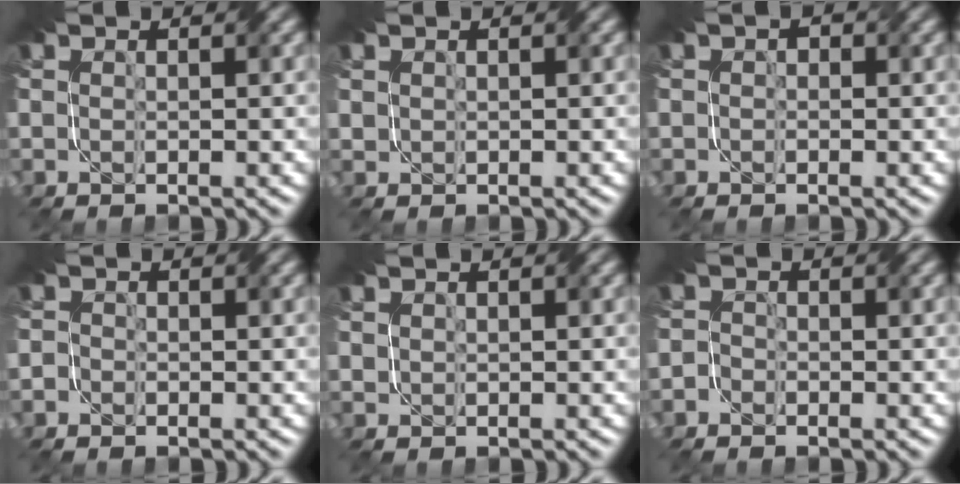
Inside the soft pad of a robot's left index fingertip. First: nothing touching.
{"total": 0.7, "force": [0.5, 0.5, 0.1], "torque": [-0.004, 0.000, 0.015]}
{"total": 0.8, "force": [0.0, 0.6, 0.6], "torque": [-0.009, -0.001, -0.004]}
{"total": 0.8, "force": [-0.4, 0.6, 0.1], "torque": [-0.004, -0.005, -0.012]}
{"total": 0.6, "force": [0.4, 0.4, 0.0], "torque": [-0.004, 0.000, 0.013]}
{"total": 1.0, "force": [-0.7, 0.6, 0.1], "torque": [-0.002, -0.002, -0.018]}